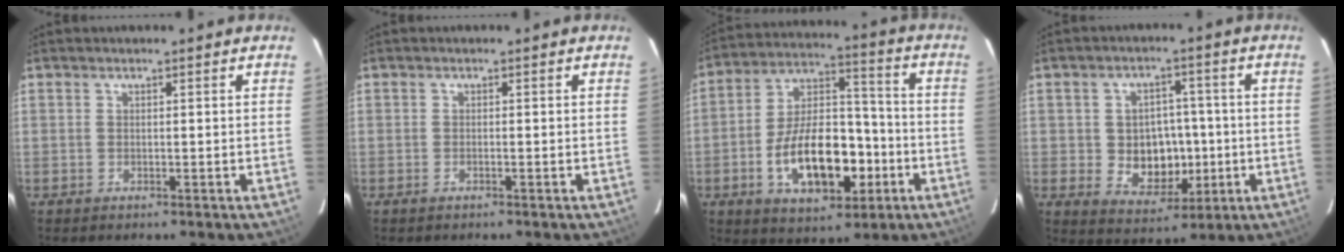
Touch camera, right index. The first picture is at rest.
{"total": 0.7, "force": [-0.6, 0.2, 0.4], "torque": [-0.009, 0.001, -0.012]}
{"total": 17.6, "force": [-5.8, 9.2, 13.8], "torque": [-0.259, 0.020, -0.081]}
{"total": 9.2, "force": [-1.3, 7.5, 5.1], "torque": [-0.107, 0.008, 0.000]}